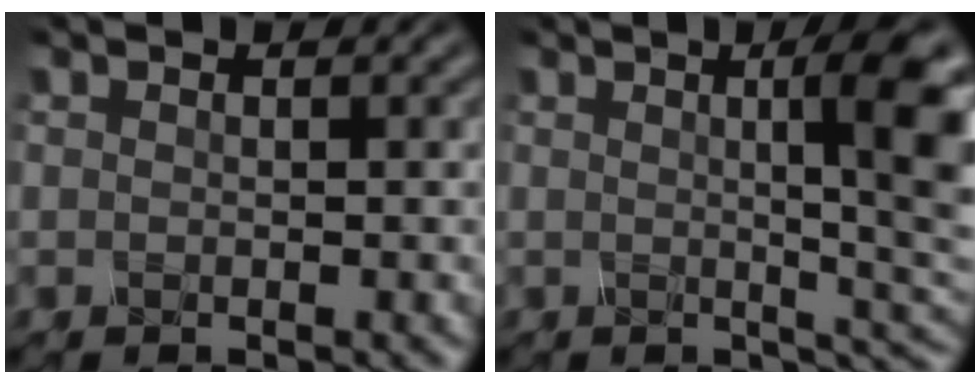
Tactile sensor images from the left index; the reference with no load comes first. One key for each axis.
{"total": 9.5, "fx": 1.3, "fy": 2.4, "fz": 9.1, "tx": -0.081, "ty": 0.015, "tz": 0.012}